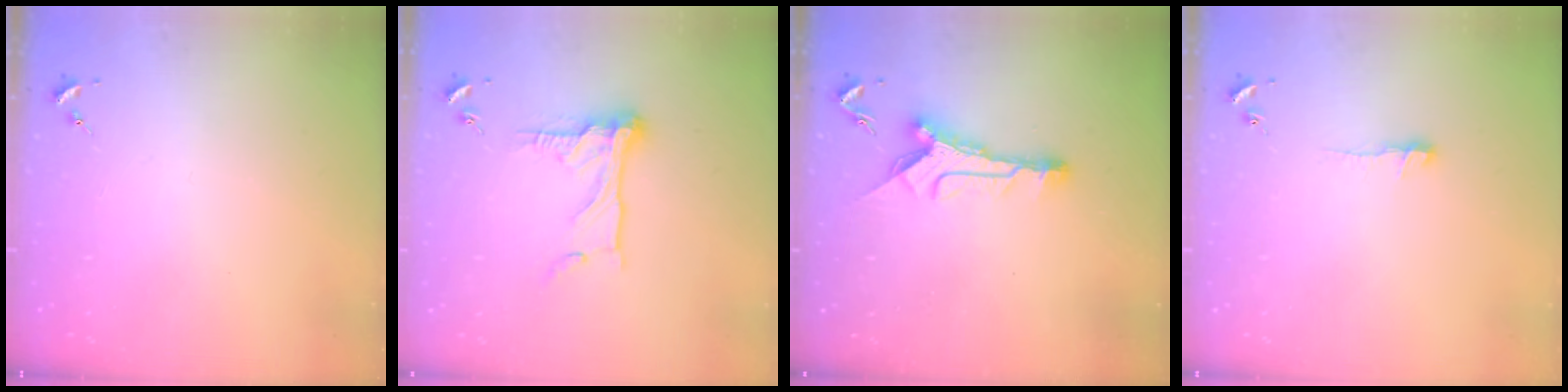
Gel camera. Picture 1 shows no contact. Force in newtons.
{"total": 13.2, "press": 13.2, "slide": 1.4}
{"total": 10.7, "press": 10.7, "slide": 0.4}
{"total": 5.1, "press": 5.0, "slide": 0.5}